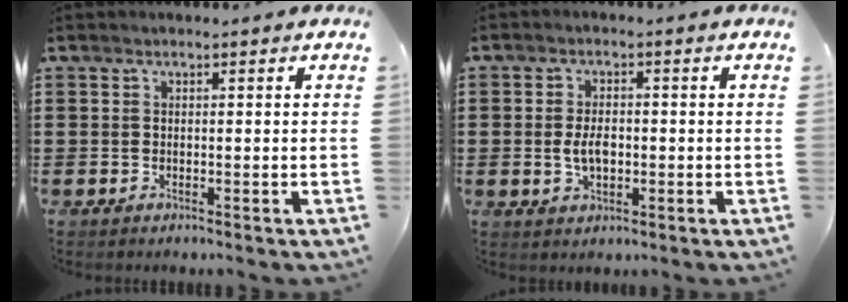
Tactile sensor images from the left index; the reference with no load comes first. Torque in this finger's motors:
{"motor_torque": [0.57, 0.57, 0.24, 0.08]}